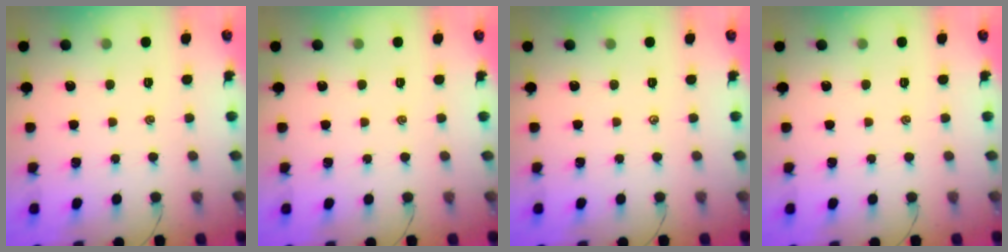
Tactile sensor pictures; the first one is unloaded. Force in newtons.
{"total": 0.0}
{"total": 0.0}
{"total": 0.0}